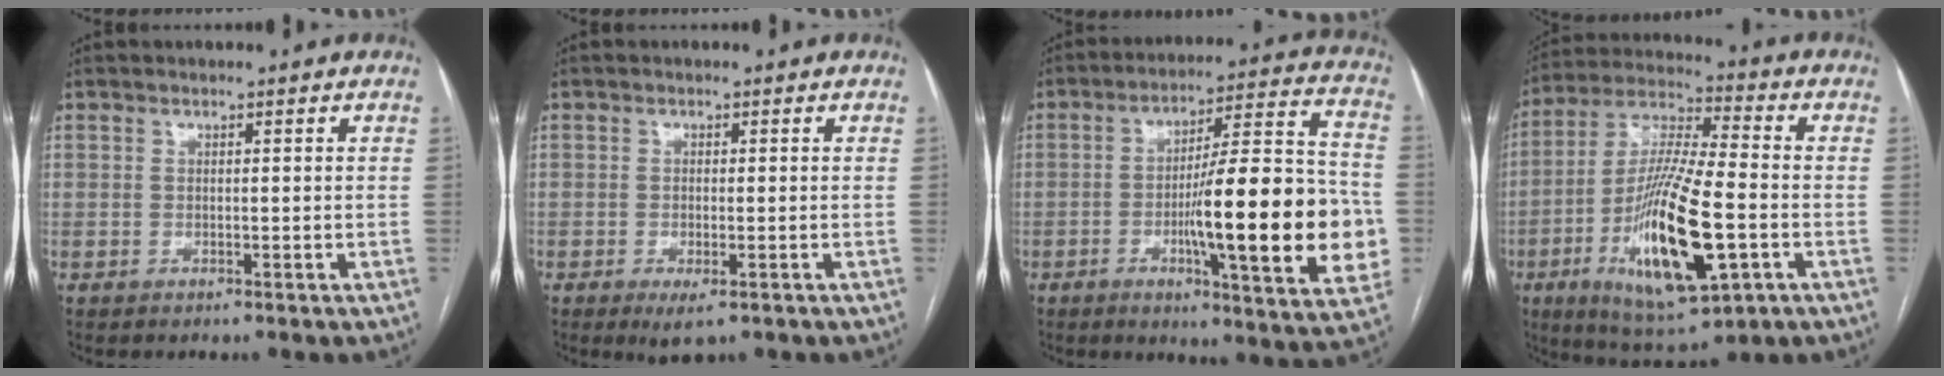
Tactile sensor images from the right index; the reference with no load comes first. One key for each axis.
{"total": 3.1, "fx": -1.6, "fy": 0.9, "fz": 2.5, "tx": -0.039, "ty": -0.004, "tz": -0.018}
{"total": 22.7, "fx": -4.4, "fy": 2.7, "fz": 22.1, "tx": -0.280, "ty": 0.008, "tz": -0.059}
{"total": 19.7, "fx": -5.6, "fy": 4.0, "fz": 18.5, "tx": -0.369, "ty": -0.019, "tz": -0.088}